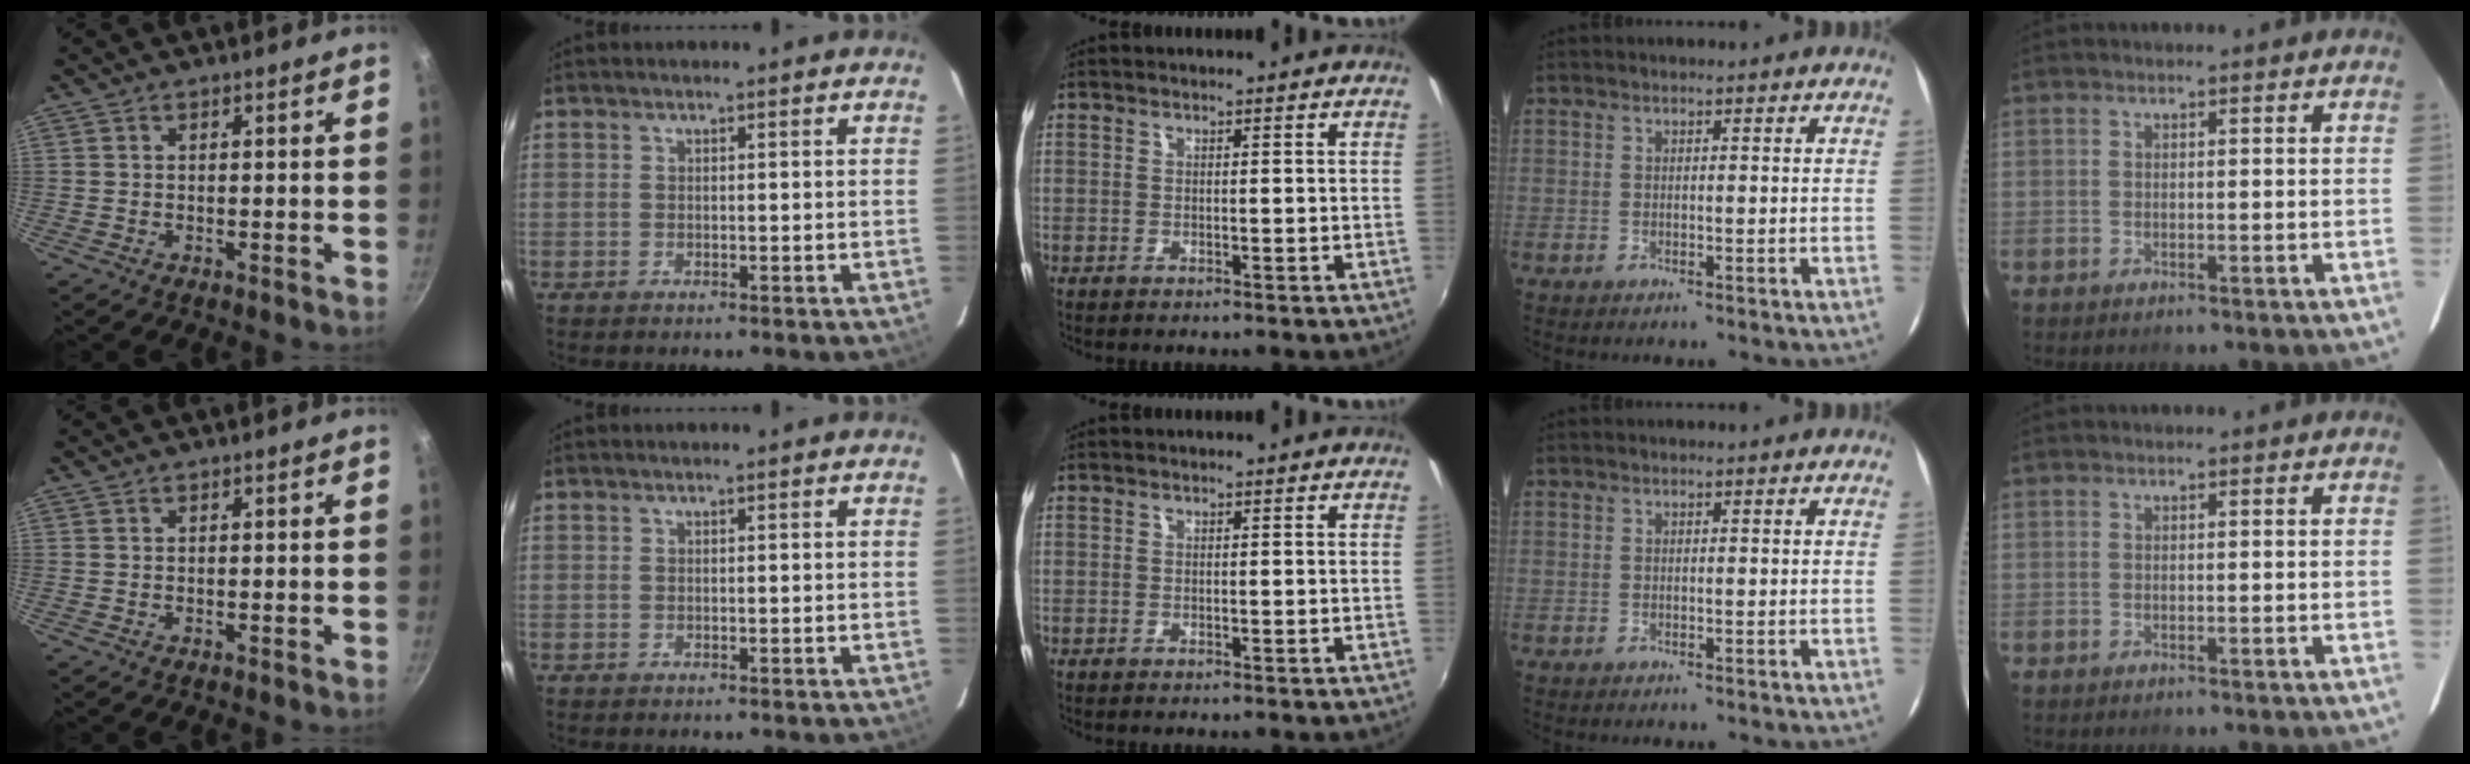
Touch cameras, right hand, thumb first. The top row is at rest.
{}